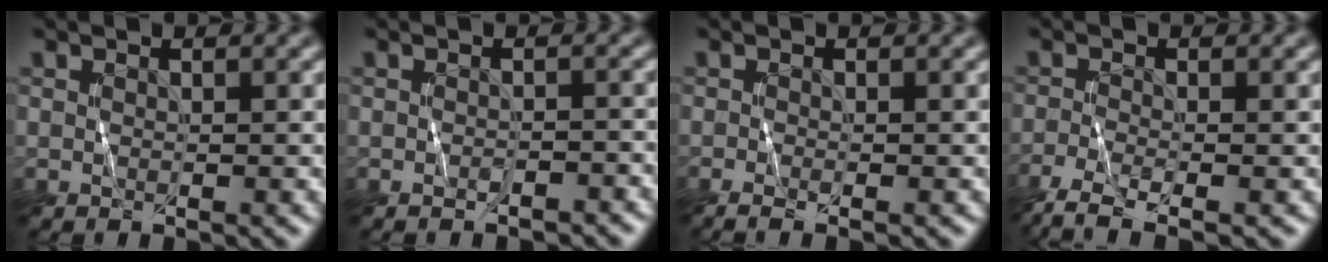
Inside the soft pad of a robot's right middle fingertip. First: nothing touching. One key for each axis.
{"total": 1.2, "fx": -1.0, "fy": 0.4, "fz": 0.5, "tx": -0.011, "ty": 0.000, "tz": -0.017}
{"total": 1.8, "fx": -0.9, "fy": 0.4, "fz": 1.6, "tx": -0.030, "ty": -0.006, "tz": -0.018}
{"total": 4.4, "fx": -3.1, "fy": 1.1, "fz": 2.9, "tx": -0.068, "ty": -0.011, "tz": -0.066}